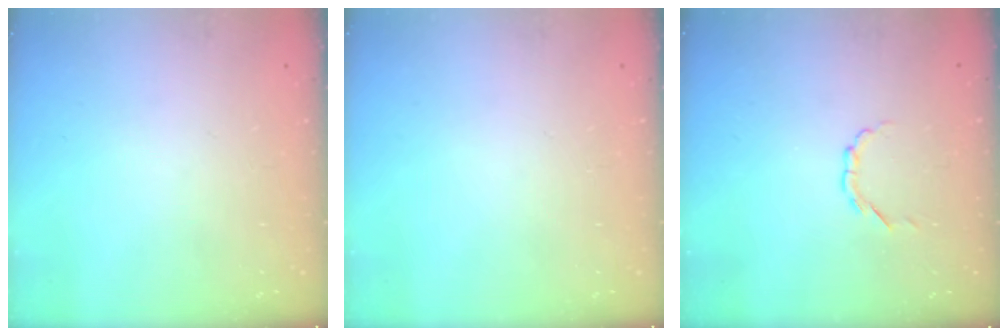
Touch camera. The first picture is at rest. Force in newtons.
{"total": 0.0}
{"total": 2.6, "press": 2.4, "slide": 0.9}